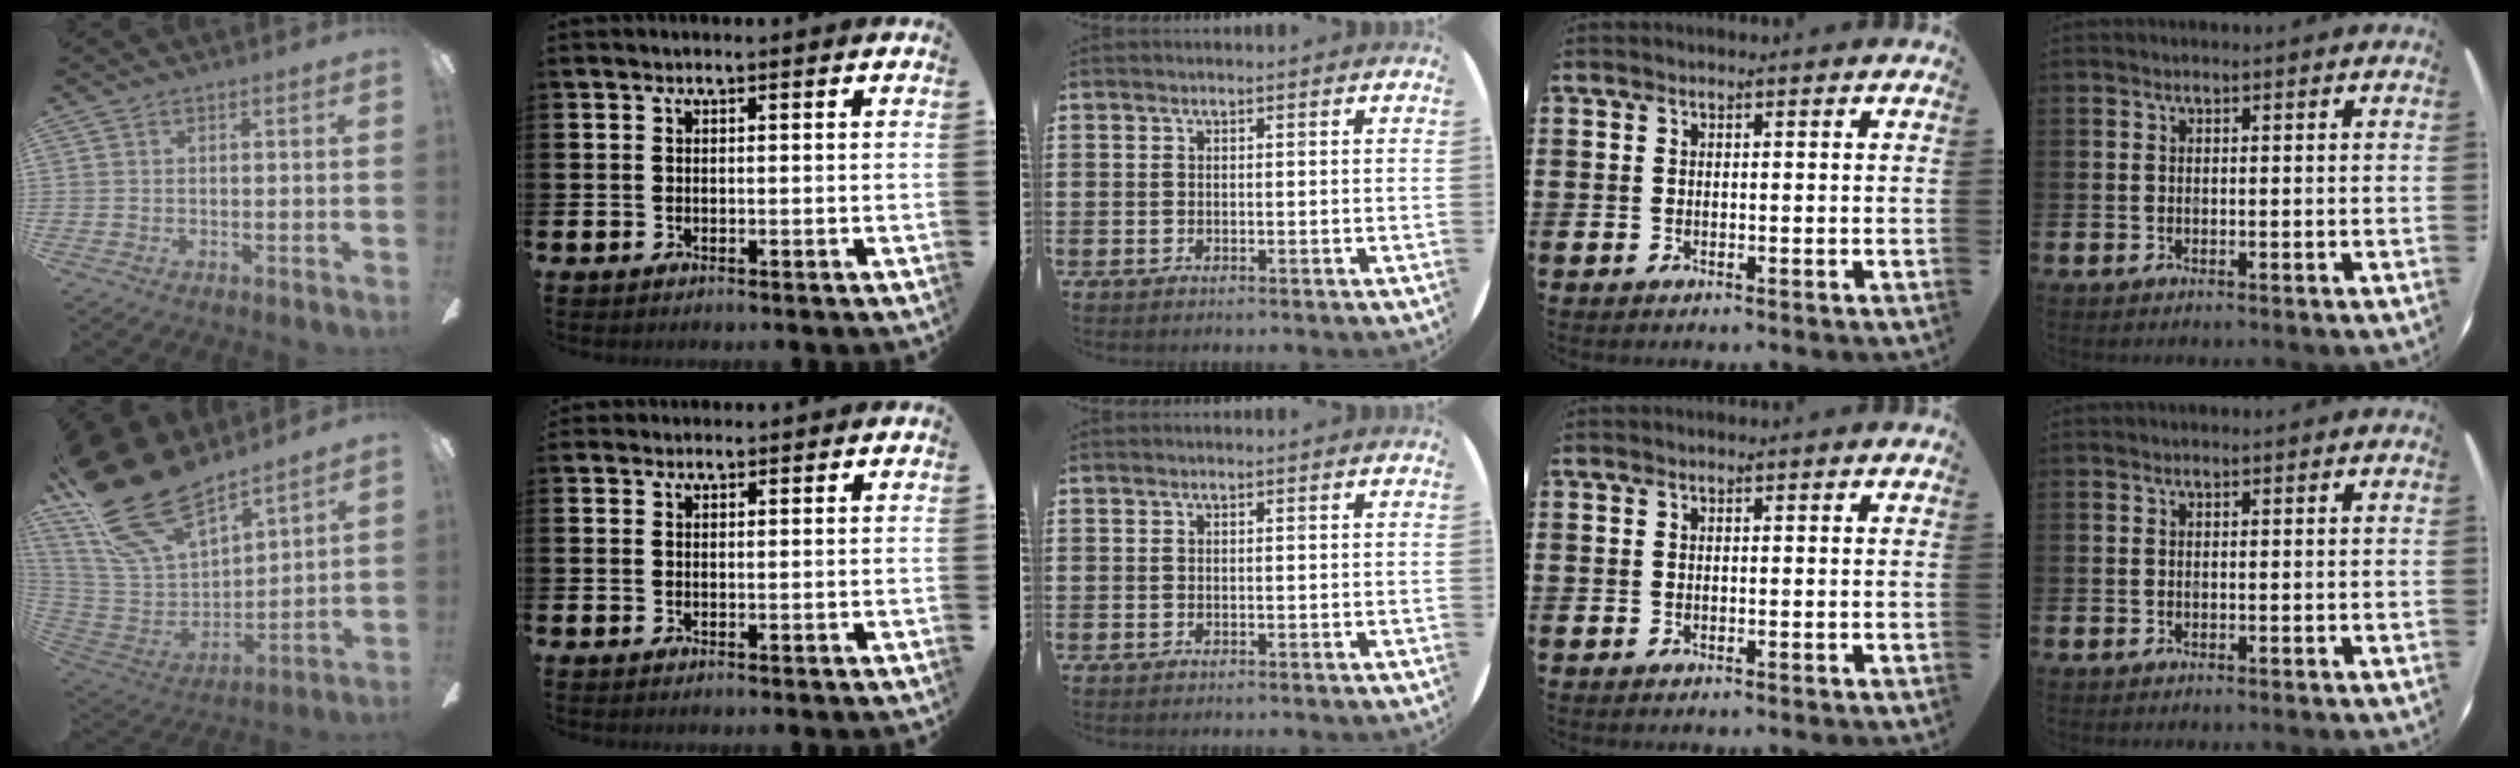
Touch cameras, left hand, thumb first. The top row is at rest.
{"thumb": {"total": 26.3, "force": [20.5, 11.0, 12.3], "torque": [-0.256, -0.126, 0.376]}, "index": {"total": 1.2, "force": [1.1, 0.3, -0.1], "torque": [0.010, -0.001, 0.020]}}